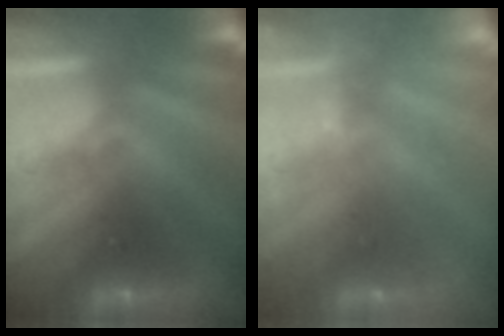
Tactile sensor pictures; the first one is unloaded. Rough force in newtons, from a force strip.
{"total": 2.2}